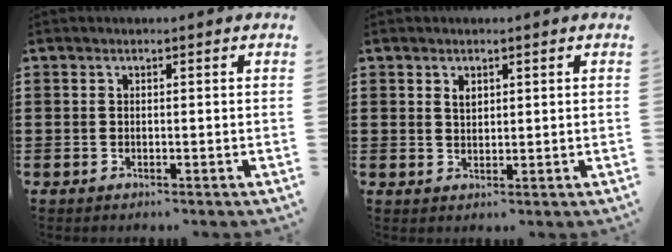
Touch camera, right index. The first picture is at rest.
{"total": 1.5, "force": [0.9, 0.8, 0.8], "torque": [-0.019, 0.004, 0.016]}